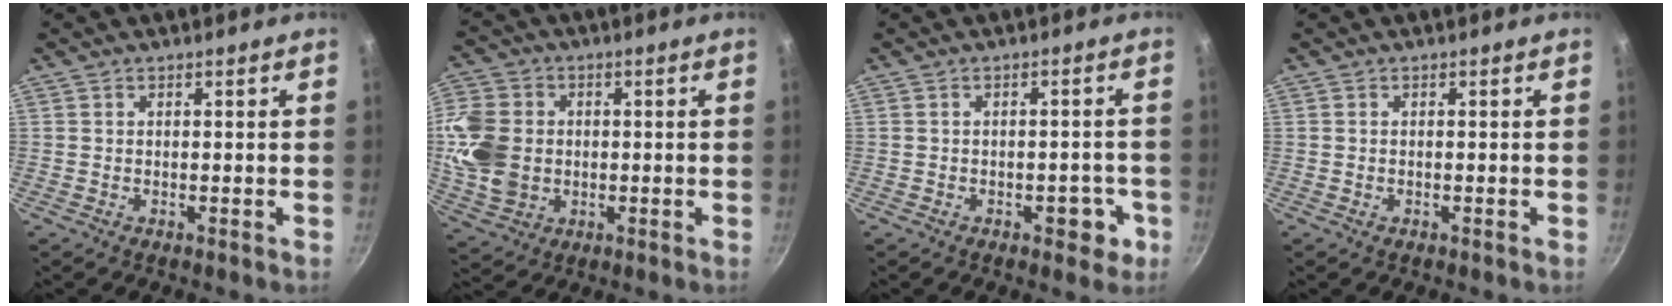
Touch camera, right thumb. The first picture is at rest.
{"total": 12.1, "force": [-0.1, 10.0, 6.9], "torque": [-0.121, -0.001, -0.003]}
{"total": 4.4, "force": [-1.9, 2.6, 3.1], "torque": [-0.014, 0.017, -0.017]}
{"total": 0.0}